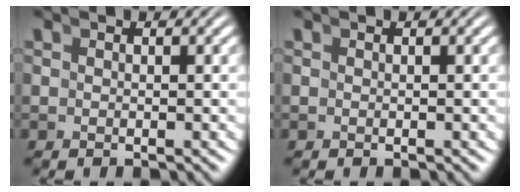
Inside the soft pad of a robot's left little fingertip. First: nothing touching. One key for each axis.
{"total": 0.0}